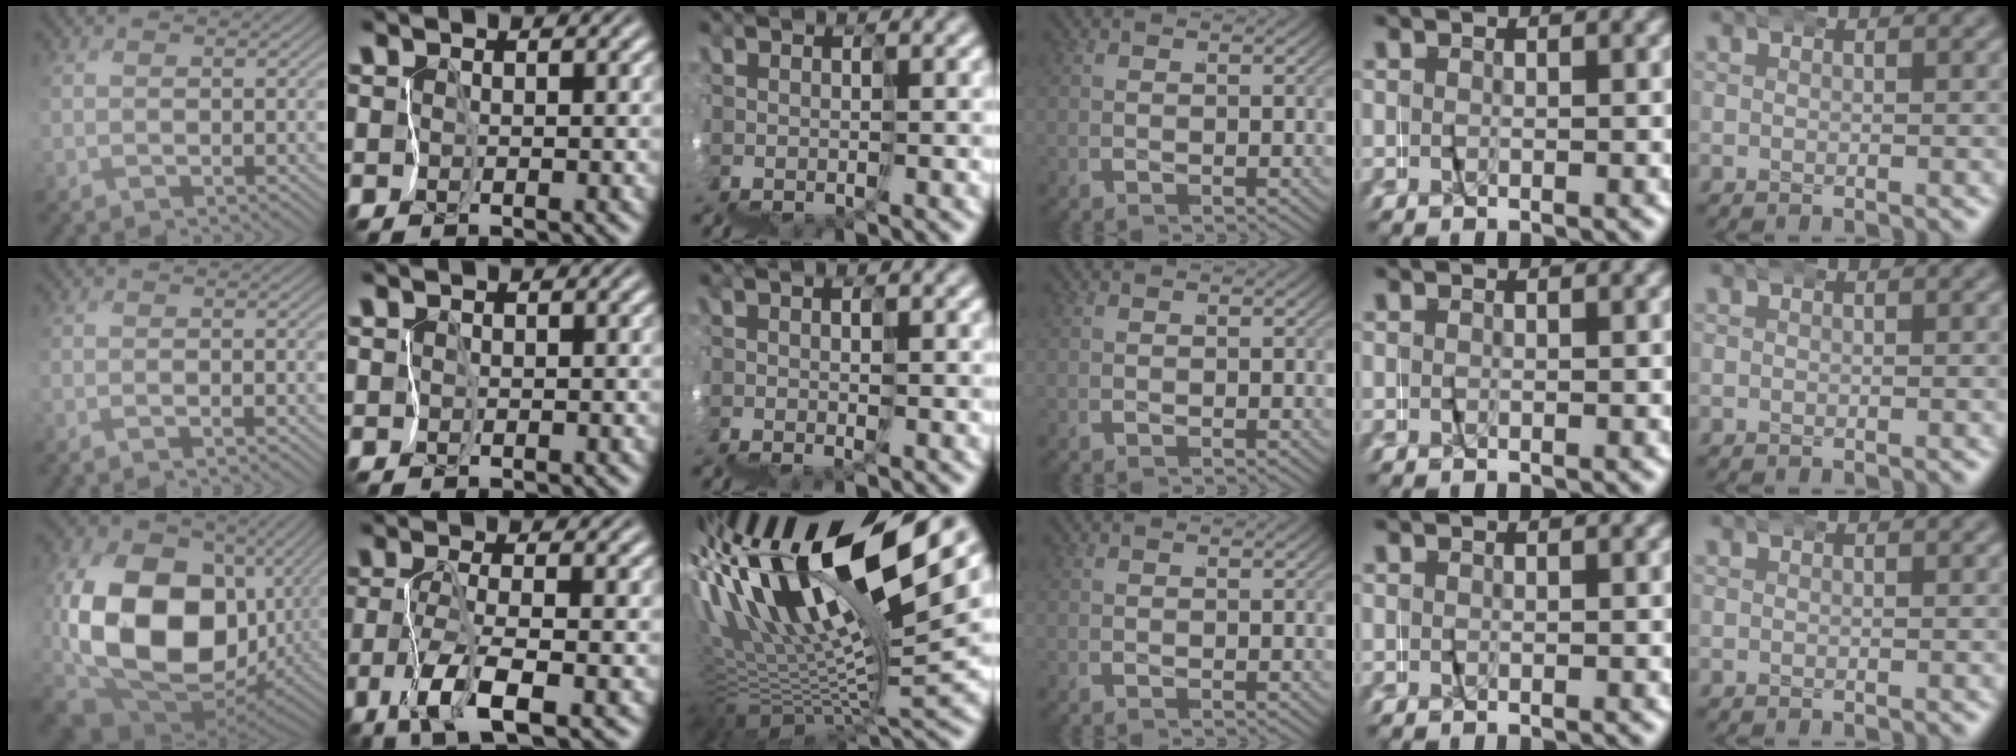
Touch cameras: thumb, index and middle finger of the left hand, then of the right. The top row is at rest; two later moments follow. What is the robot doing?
{"motion": "wrap", "object": "napkin"}